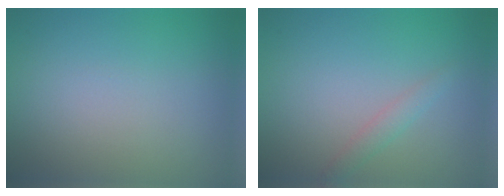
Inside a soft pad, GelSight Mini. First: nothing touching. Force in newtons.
{"total": 1.3, "press": 1.3, "slide": 0.1}